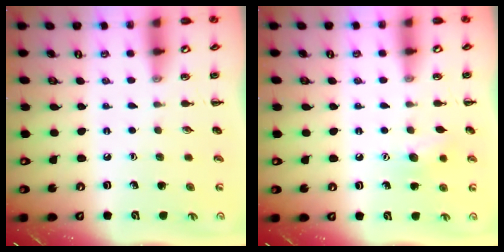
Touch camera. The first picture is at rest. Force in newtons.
{"total": 8.8, "press": 8.7, "slide": 1.4}